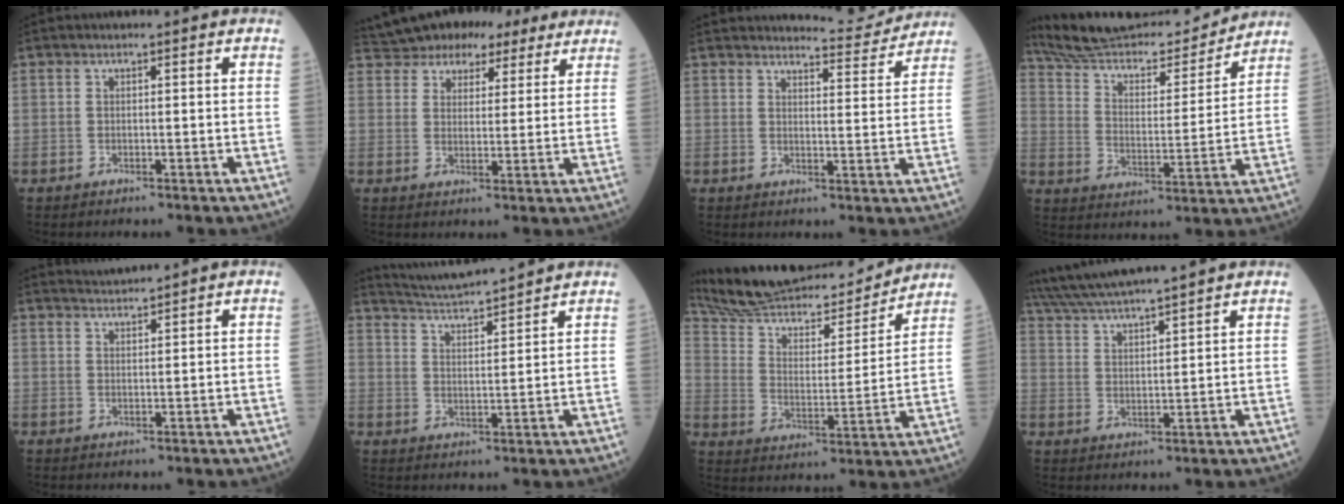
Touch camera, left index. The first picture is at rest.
{"total": 15.4, "force": [12.8, 7.3, 4.7], "torque": [-0.093, 0.050, 0.178]}
{"total": 6.4, "force": [6.4, -0.2, -0.4], "torque": [-0.002, -0.015, 0.081]}
{"total": 20.6, "force": [19.5, 2.8, 6.0], "torque": [-0.103, -0.008, 0.302]}
{"total": 2.4, "force": [2.2, -1.0, -0.2], "torque": [-0.002, 0.002, 0.049]}
{"total": 10.1, "force": [9.7, -0.8, 2.8], "torque": [-0.062, 0.016, 0.160]}
{"total": 22.4, "force": [20.9, 3.5, 7.1], "torque": [-0.127, -0.013, 0.325]}
{"total": 13.6, "force": [12.3, -0.5, 5.8], "torque": [-0.115, 0.027, 0.205]}